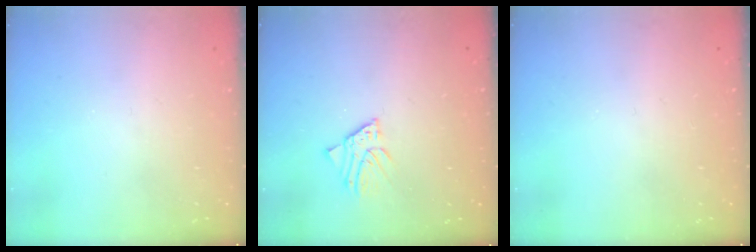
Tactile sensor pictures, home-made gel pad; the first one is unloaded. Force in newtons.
{"total": 3.2, "press": 3.2, "slide": 0.2}
{"total": 0.0}